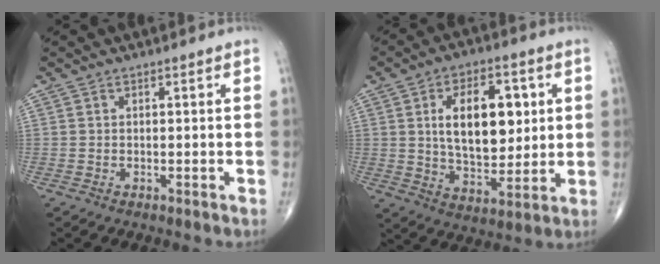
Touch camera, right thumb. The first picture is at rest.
{"total": 16.0, "force": [3.2, 9.0, 12.8], "torque": [-0.169, -0.012, 0.059]}